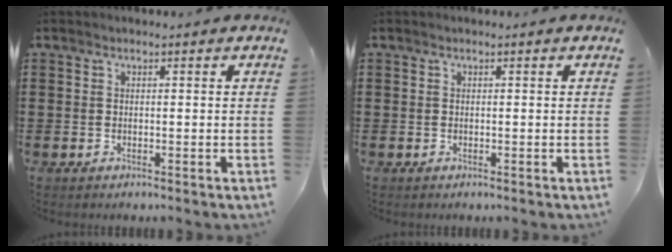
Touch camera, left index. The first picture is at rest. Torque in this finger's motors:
{"motor_torque": [0.00, 0.00, 0.00, 0.00]}